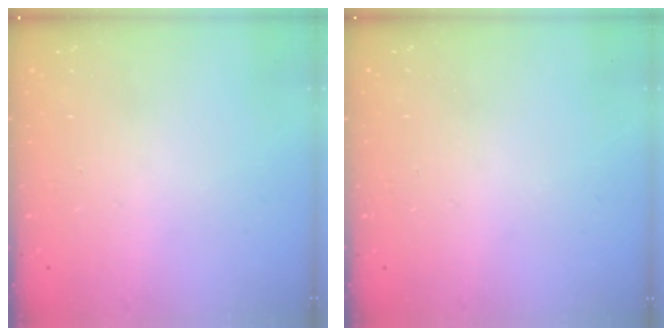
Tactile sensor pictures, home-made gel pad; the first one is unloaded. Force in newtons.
{"total": 0.0}